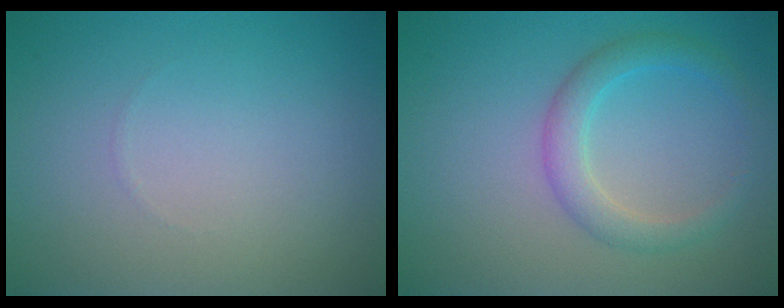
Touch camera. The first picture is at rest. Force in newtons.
{"total": 2.8, "press": 2.8, "slide": 0.0}